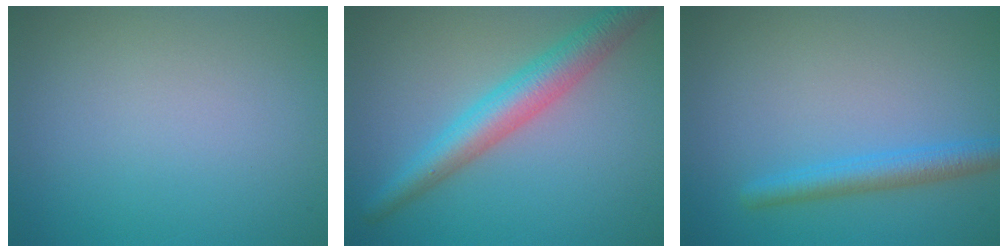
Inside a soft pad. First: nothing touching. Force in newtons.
{"total": 4.9, "press": 4.9, "slide": 0.3}
{"total": 2.8, "press": 2.8, "slide": 0.1}